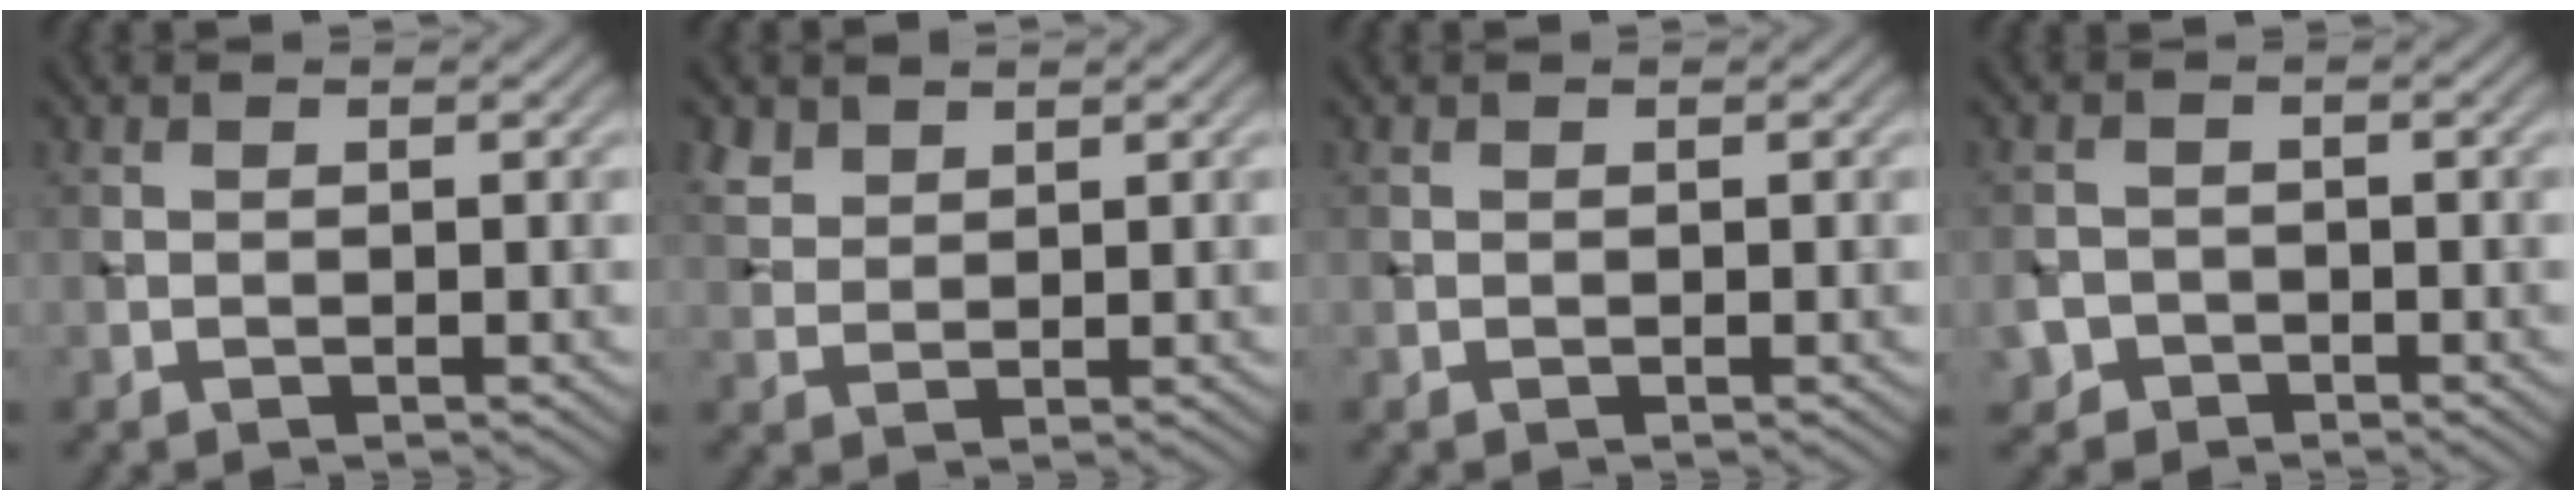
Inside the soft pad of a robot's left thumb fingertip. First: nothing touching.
{"total": 2.8, "force": [2.0, 1.6, 1.0], "torque": [-0.029, 0.005, 0.048]}
{"total": 0.0}
{"total": 2.7, "force": [-1.6, 2.1, 0.6], "torque": [-0.013, -0.005, -0.035]}